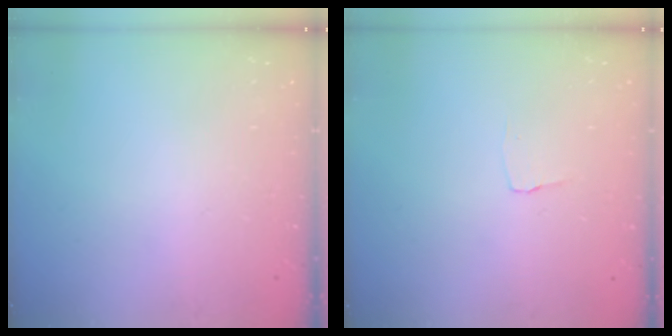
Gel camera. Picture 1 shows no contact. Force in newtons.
{"total": 2.9, "press": 2.8, "slide": 0.3}